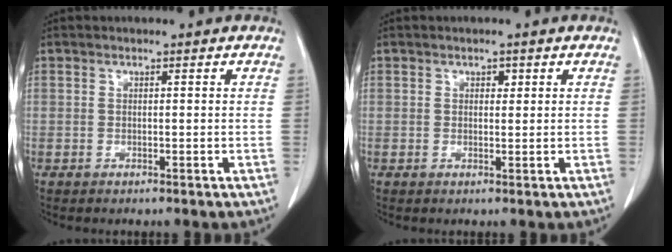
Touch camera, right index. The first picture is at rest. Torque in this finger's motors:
{"motor_torque": [0.16, 0.09, 0.08, 0.02]}